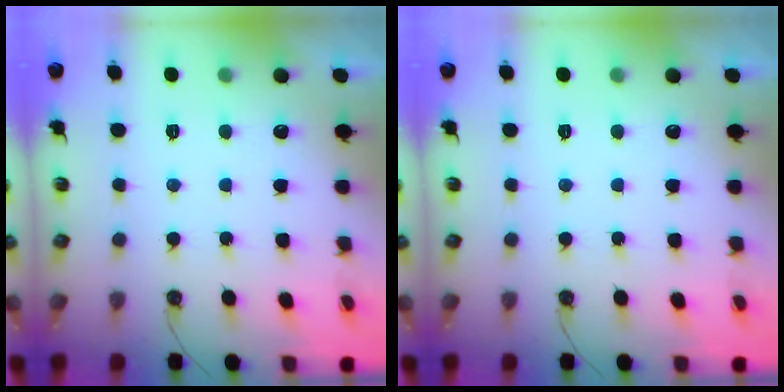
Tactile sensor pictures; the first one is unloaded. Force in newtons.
{"total": 0.0}